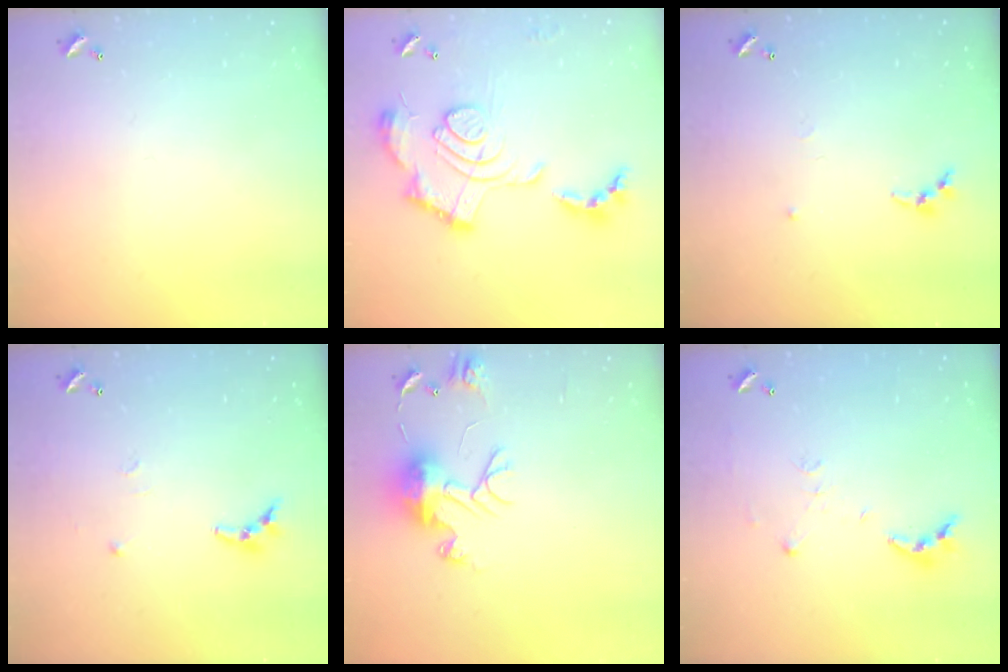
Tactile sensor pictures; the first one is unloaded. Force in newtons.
{"total": 2.4, "press": 1.9, "slide": 1.5}
{"total": 5.3, "press": 5.2, "slide": 0.7}
{"total": 6.6, "press": 6.5, "slide": 0.6}
{"total": 10.5, "press": 10.5, "slide": 1.0}
{"total": 7.0, "press": 7.0, "slide": 0.5}